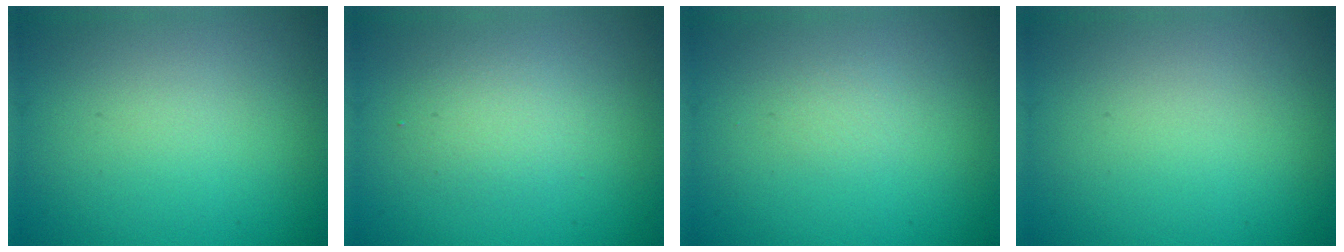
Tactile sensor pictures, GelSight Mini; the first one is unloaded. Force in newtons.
{"total": 2.3, "press": 2.3, "slide": 0.1}
{"total": 0.5, "press": 0.5, "slide": 0.1}
{"total": 0.0}